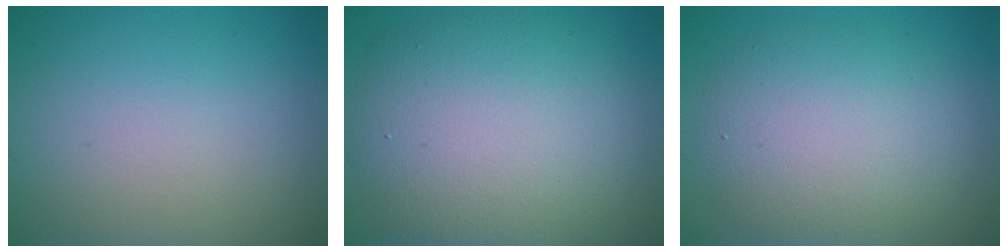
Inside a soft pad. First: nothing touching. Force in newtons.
{"total": 11.0, "press": 11.0, "slide": 0.4}
{"total": 6.5, "press": 6.5, "slide": 0.2}